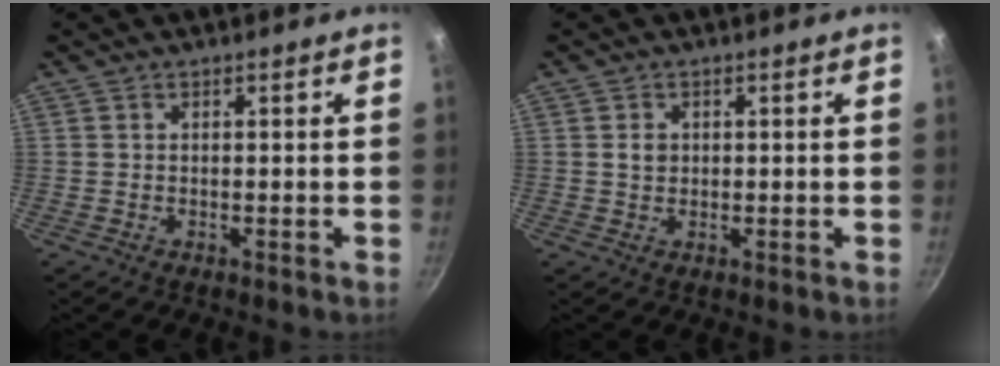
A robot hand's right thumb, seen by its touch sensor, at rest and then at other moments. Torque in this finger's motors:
{"motor_torque": [-0.03, 0.75, 0.31, -0.21, -0.05]}